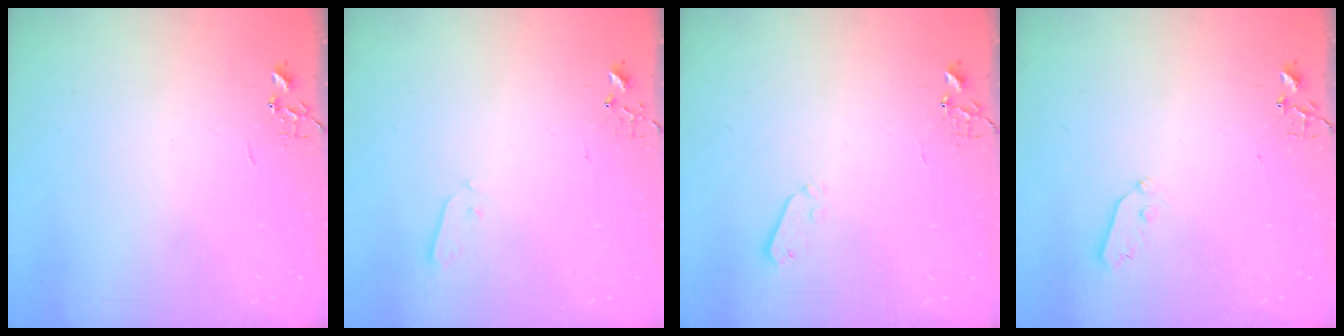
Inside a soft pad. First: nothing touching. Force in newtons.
{"total": 3.2, "press": 3.1, "slide": 0.8}
{"total": 4.2, "press": 4.2, "slide": 0.7}
{"total": 3.3, "press": 3.3, "slide": 0.4}